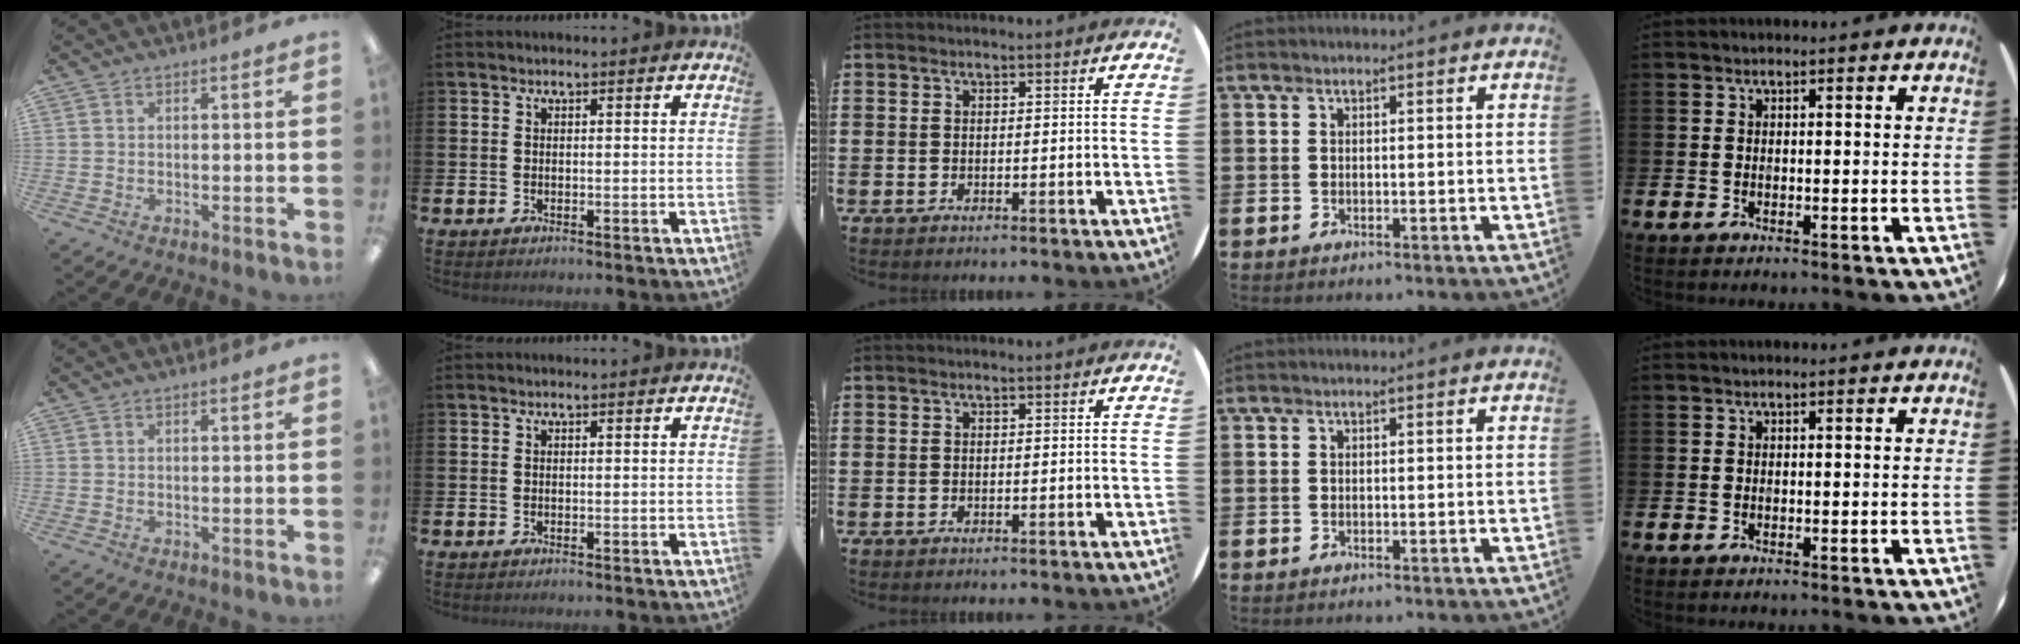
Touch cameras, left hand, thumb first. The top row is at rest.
{}